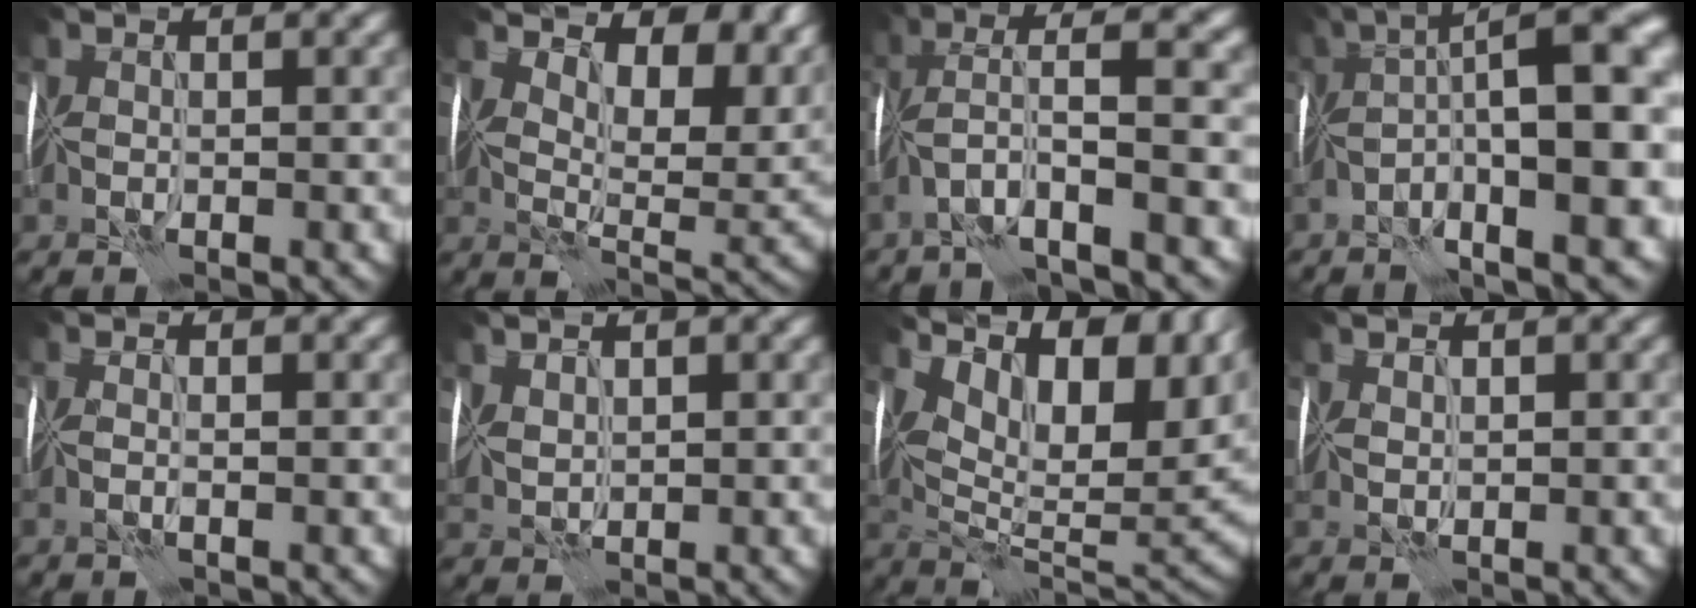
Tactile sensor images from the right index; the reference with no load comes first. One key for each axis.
{"total": 10.4, "fx": 6.1, "fy": 4.8, "fz": 6.9, "tx": -0.103, "ty": -0.003, "tz": 0.107}
{"total": 6.5, "fx": -2.5, "fy": 1.2, "fz": 5.8, "tx": -0.111, "ty": 0.022, "tz": -0.057}
{"total": 12.5, "fx": -2.5, "fy": 3.5, "fz": 11.8, "tx": -0.183, "ty": 0.028, "tz": -0.038}
{"total": 0.0}
{"total": 2.2, "fx": 1.7, "fy": 1.1, "fz": 0.7, "tx": -0.021, "ty": 0.006, "tz": 0.037}
{"total": 16.2, "fx": 7.1, "fy": 7.9, "fz": 12.2, "tx": -0.186, "ty": 0.027, "tz": 0.134}
{"total": 1.0, "fx": 0.9, "fy": 0.2, "fz": -0.4, "tx": 0.001, "ty": 0.004, "tz": 0.017}